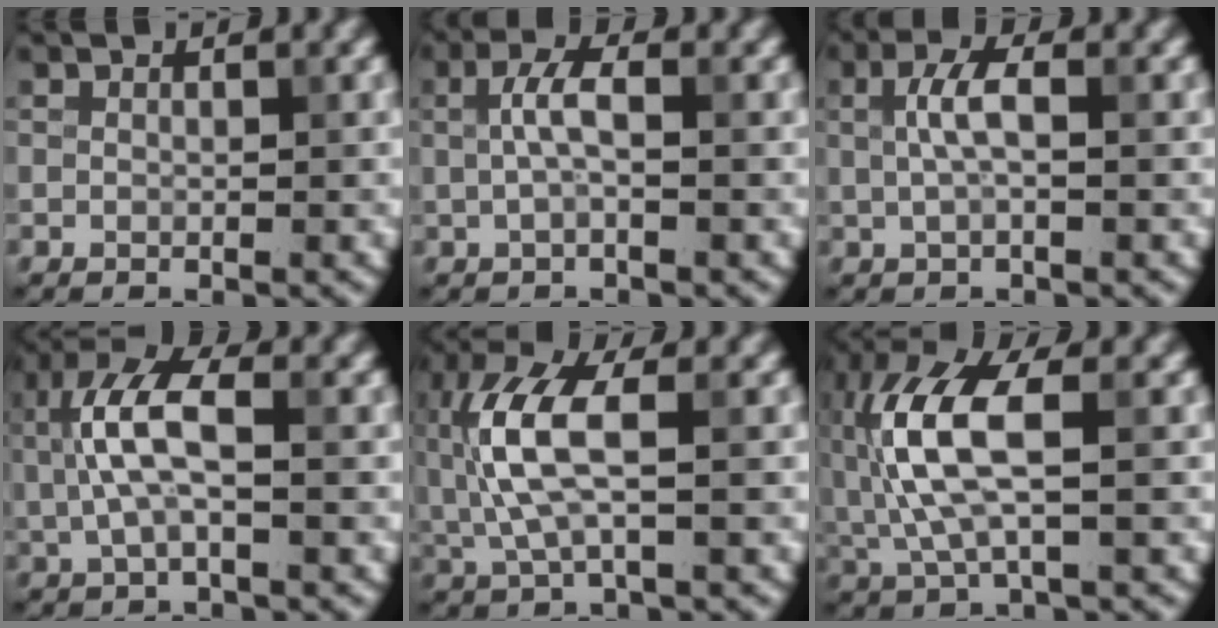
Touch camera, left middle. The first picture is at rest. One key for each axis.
{"total": 2.4, "fx": 0.2, "fy": 0.8, "fz": 2.3, "tx": -0.050, "ty": 0.007, "tz": 0.000}
{"total": 2.7, "fx": 0.3, "fy": 0.8, "fz": 2.5, "tx": -0.053, "ty": 0.007, "tz": 0.004}
{"total": 5.5, "fx": 0.7, "fy": 2.1, "fz": 5.0, "tx": -0.113, "ty": 0.010, "tz": 0.008}
{"total": 6.5, "fx": 0.4, "fy": 2.4, "fz": 6.1, "tx": -0.149, "ty": 0.009, "tz": 0.004}
{"total": 8.2, "fx": 0.5, "fy": 3.1, "fz": 7.6, "tx": -0.180, "ty": 0.016, "tz": 0.004}